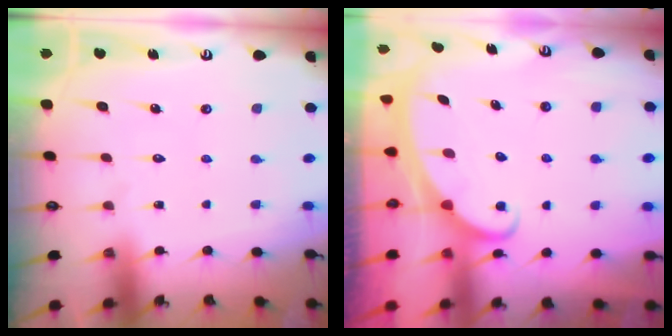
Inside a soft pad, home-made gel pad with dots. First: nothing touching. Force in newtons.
{"total": 2.3, "press": 2.3, "slide": 0.2}